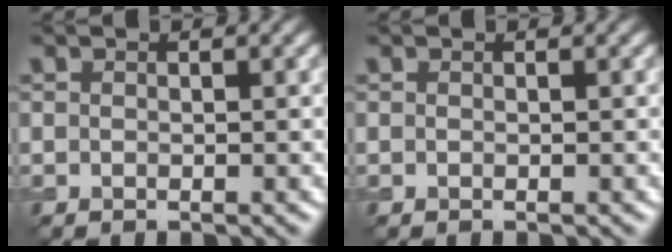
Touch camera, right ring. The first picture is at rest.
{"total": 0.0}